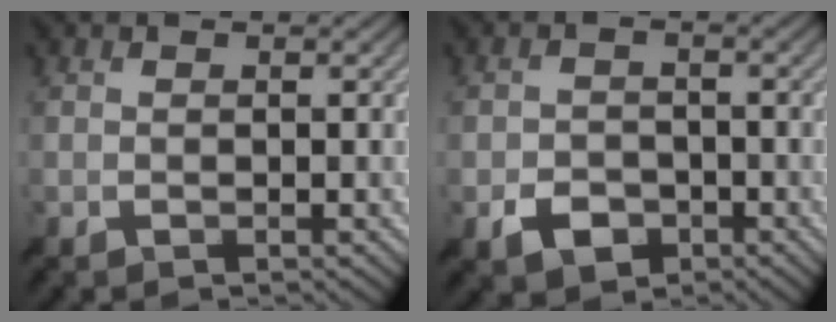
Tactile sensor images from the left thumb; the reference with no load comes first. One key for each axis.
{"total": 3.5, "fx": -1.9, "fy": 2.6, "fz": 1.5, "tx": -0.029, "ty": -0.007, "tz": -0.035}